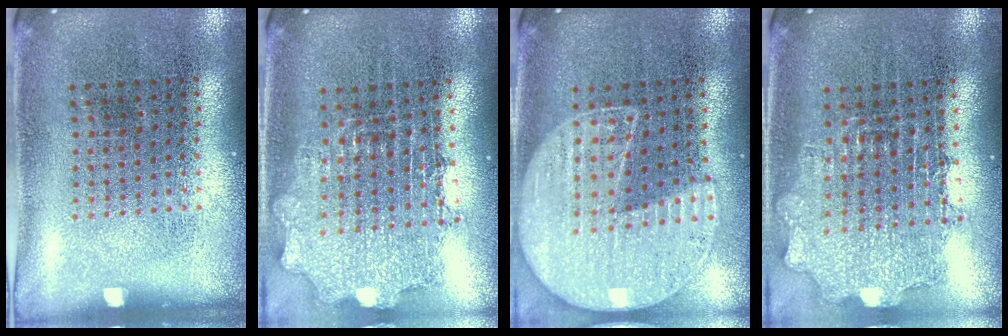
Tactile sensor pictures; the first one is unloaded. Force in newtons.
{"total": 1.8, "press": 1.4, "slide": 1.1}
{"total": 1.5, "press": 1.4, "slide": 0.4}
{"total": 1.6, "press": 1.3, "slide": 0.8}